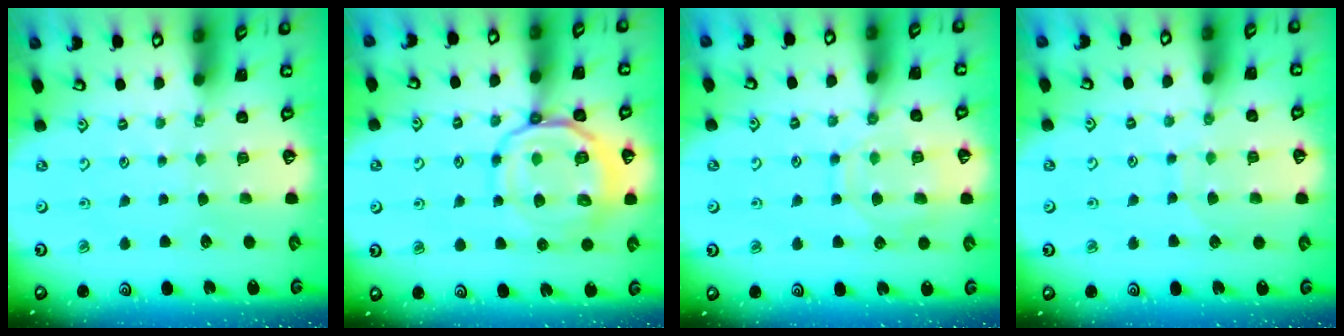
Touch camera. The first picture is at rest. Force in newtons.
{"total": 14.0, "press": 13.9, "slide": 1.6}
{"total": 11.7, "press": 11.7, "slide": 1.1}
{"total": 6.3, "press": 6.3, "slide": 0.6}